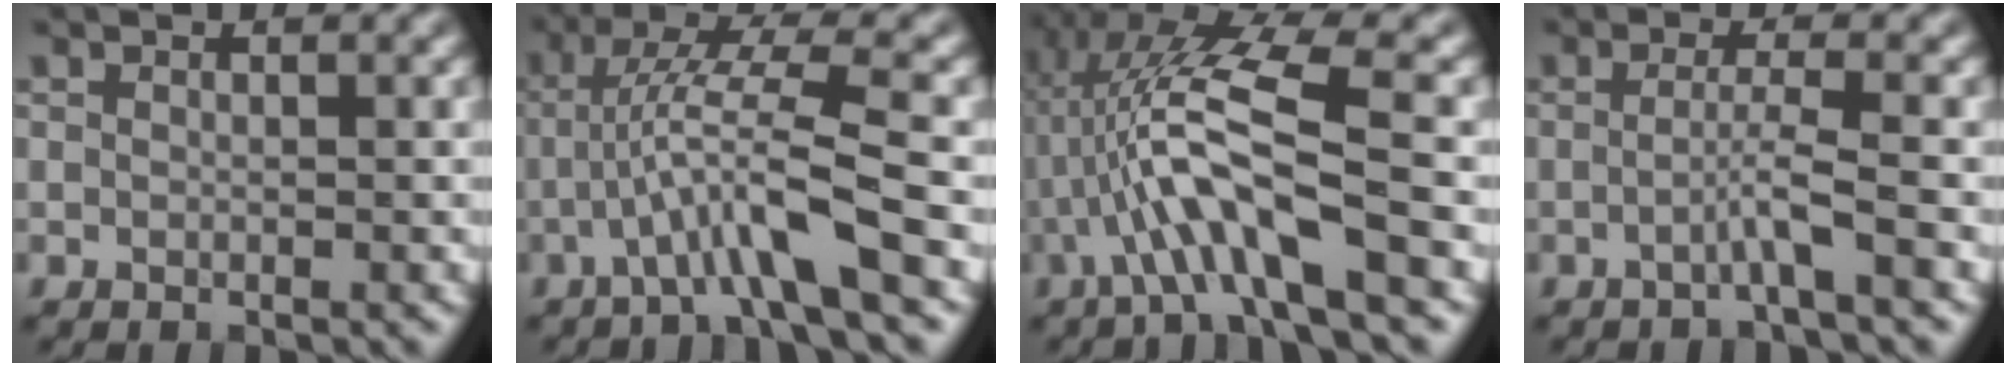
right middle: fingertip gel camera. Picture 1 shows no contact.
{"total": 5.6, "force": [-1.9, 0.3, 5.3], "torque": [-0.103, 0.022, -0.039]}
{"total": 8.2, "force": [-1.5, 1.9, 7.8], "torque": [-0.162, 0.017, -0.028]}
{"total": 2.3, "force": [-0.9, 0.0, 2.1], "torque": [-0.041, 0.006, -0.026]}